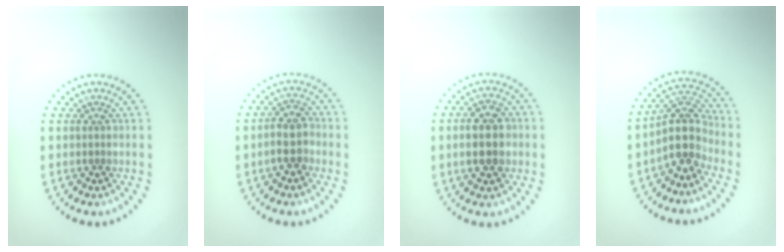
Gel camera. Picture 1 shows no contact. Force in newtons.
{"total": 2.7, "press": 2.4, "slide": 1.1}
{"total": 4.0, "press": 4.0, "slide": 0.4}
{"total": 4.2, "press": 3.4, "slide": 2.4}